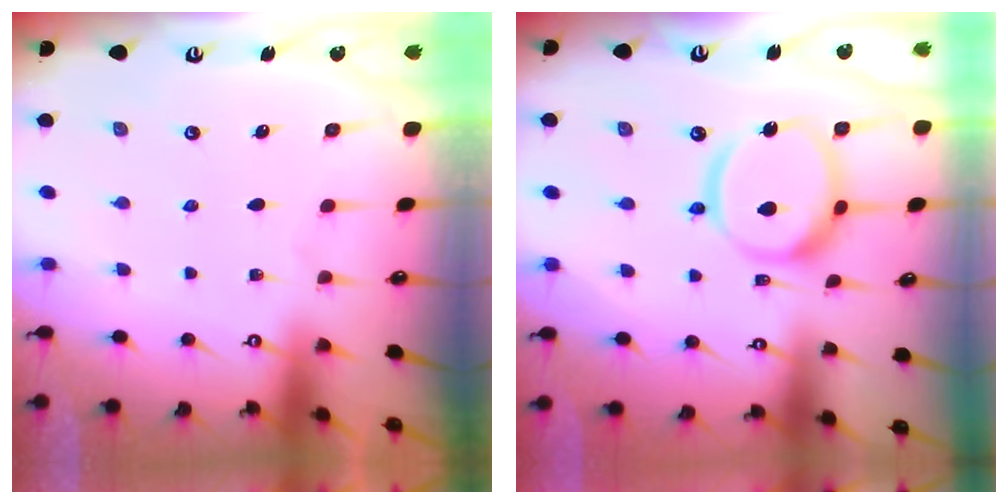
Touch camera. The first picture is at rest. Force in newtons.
{"total": 15.5, "press": 15.4, "slide": 1.7}